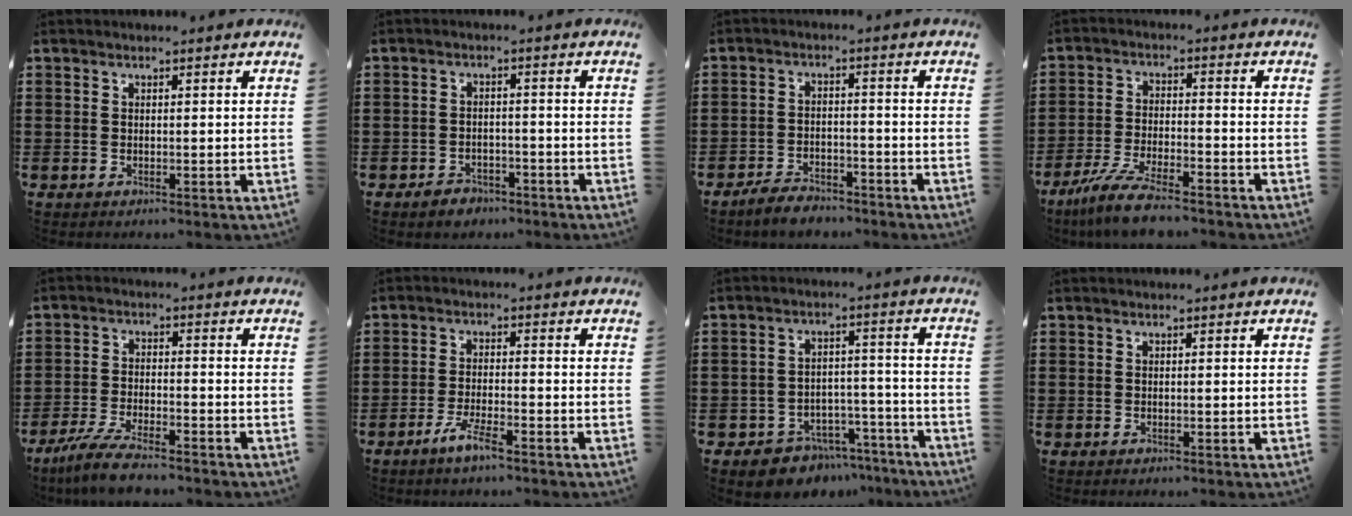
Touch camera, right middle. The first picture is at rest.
{"total": 2.1, "force": [-1.9, 0.9, 0.2], "torque": [-0.011, 0.002, -0.040]}
{"total": 3.6, "force": [-3.5, 0.8, 0.7], "torque": [-0.024, 0.005, -0.072]}
{"total": 7.0, "force": [-6.0, 0.6, 3.7], "torque": [-0.091, -0.012, -0.118]}
{"total": 5.7, "force": [-4.9, 0.5, 2.8], "torque": [-0.074, -0.013, -0.097]}
{"total": 4.2, "force": [-2.9, 0.3, 3.0], "torque": [-0.064, -0.005, -0.053]}
{"total": 5.7, "force": [-5.3, 2.1, 0.4], "torque": [-0.010, 0.024, -0.104]}
{"total": 0.0}